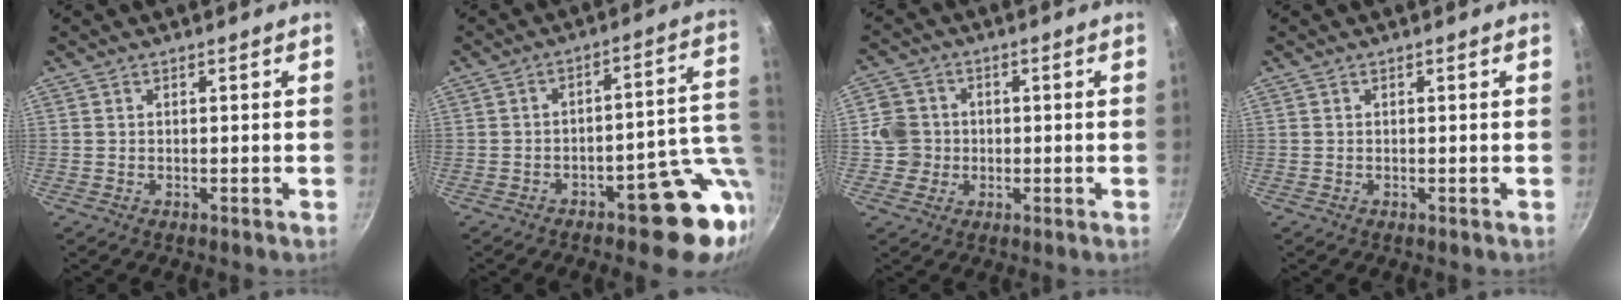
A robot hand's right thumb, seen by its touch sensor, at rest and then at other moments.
{"total": 14.3, "force": [-4.9, 6.3, 11.9], "torque": [-0.081, 0.039, -0.058]}
{"total": 5.8, "force": [-0.3, 5.6, 1.6], "torque": [-0.001, 0.013, -0.015]}
{"total": 0.0}